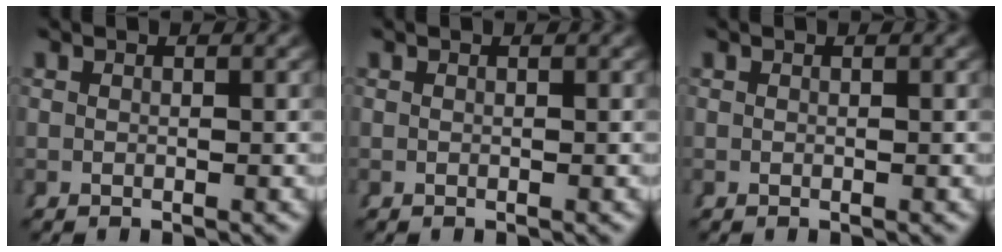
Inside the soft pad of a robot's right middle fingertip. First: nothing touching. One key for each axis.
{"total": 0.0}
{"total": 0.0}